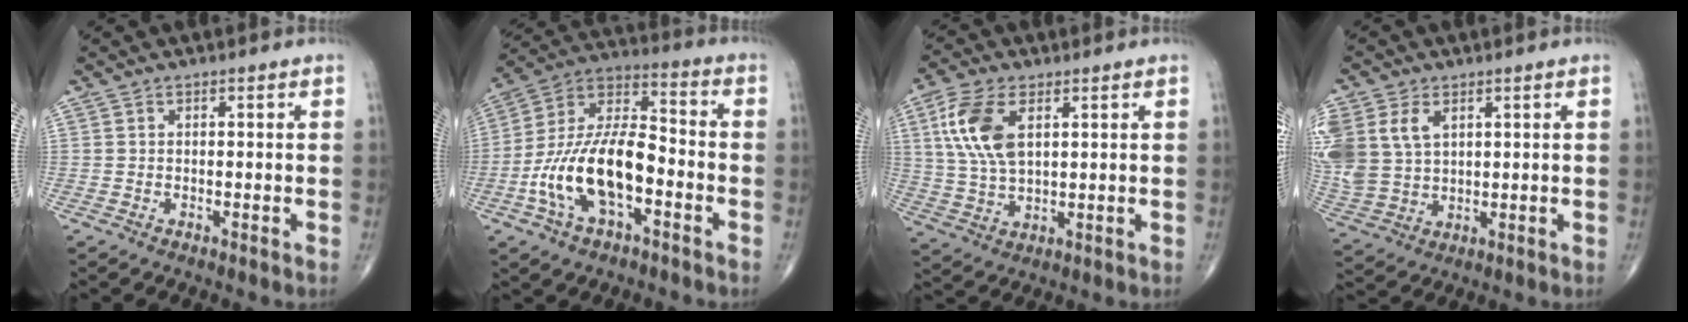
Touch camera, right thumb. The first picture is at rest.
{"total": 17.9, "force": [-5.5, 8.5, 14.8], "torque": [-0.280, 0.049, -0.102]}
{"total": 11.1, "force": [3.5, 5.7, 8.9], "torque": [-0.190, -0.005, 0.072]}
{"total": 14.9, "force": [4.9, 10.6, 9.3], "torque": [-0.233, 0.003, 0.111]}